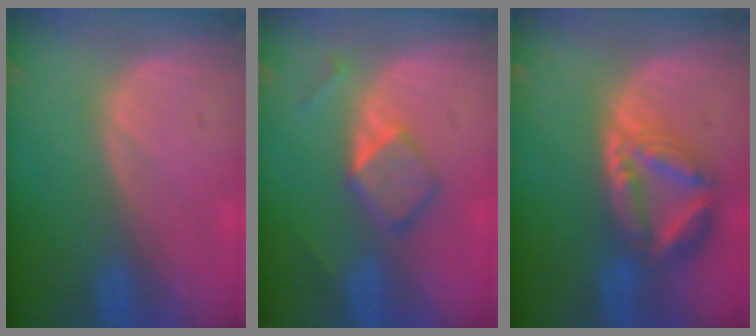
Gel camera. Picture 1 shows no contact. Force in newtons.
{"total": 4.3, "press": 4.3, "slide": 0.6}
{"total": 8.1, "press": 7.0, "slide": 4.0}